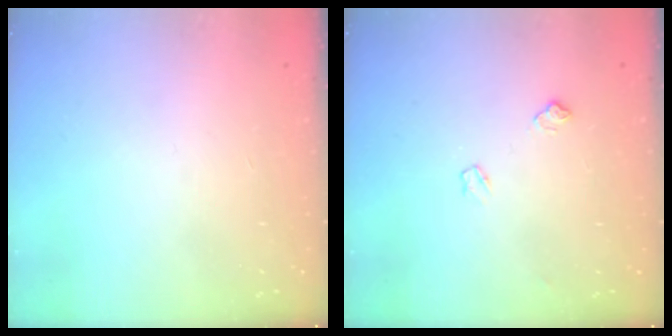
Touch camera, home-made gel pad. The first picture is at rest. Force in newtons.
{"total": 4.5, "press": 4.5, "slide": 0.8}